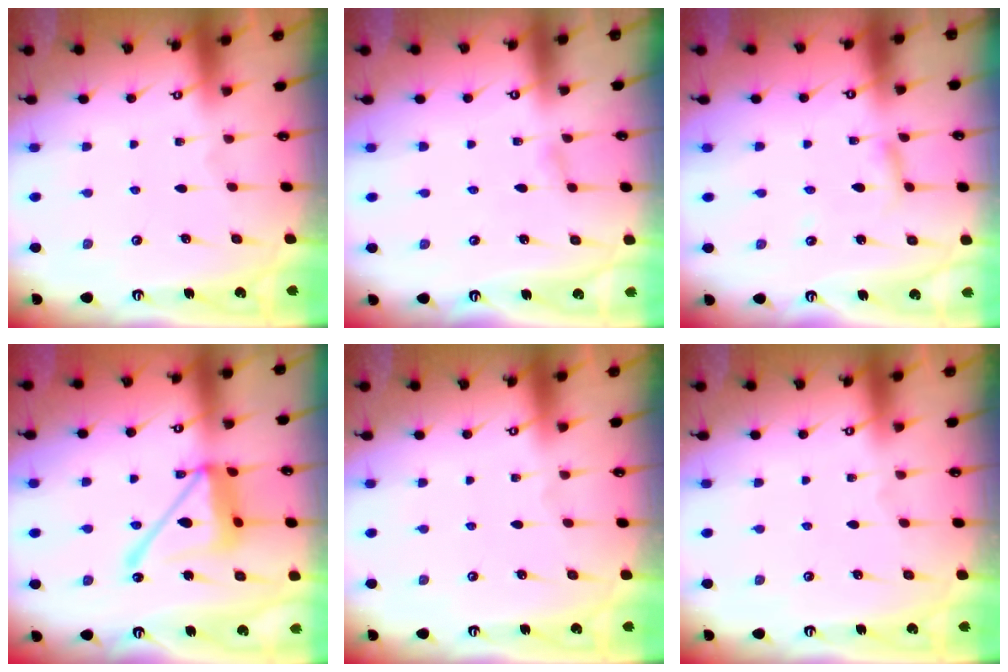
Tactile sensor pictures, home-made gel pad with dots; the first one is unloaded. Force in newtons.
{"total": 1.9, "press": 1.8, "slide": 0.3}
{"total": 2.7, "press": 2.7, "slide": 0.2}
{"total": 16.5, "press": 16.5, "slide": 1.5}
{"total": 0.0}
{"total": 0.0}